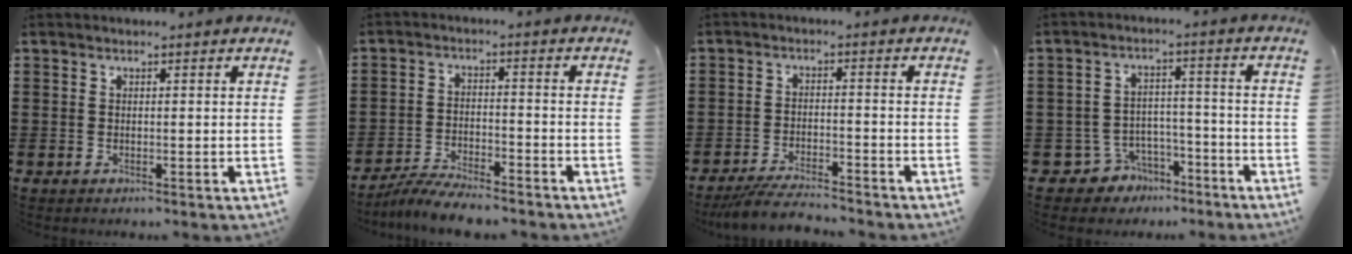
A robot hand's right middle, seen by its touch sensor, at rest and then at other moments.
{"total": 5.4, "force": [-5.2, 0.2, 1.5], "torque": [-0.032, -0.004, -0.102]}
{"total": 4.9, "force": [-4.6, 0.1, 1.7], "torque": [-0.042, -0.010, -0.092]}
{"total": 5.0, "force": [-4.1, 2.7, 0.6], "torque": [-0.029, 0.010, -0.082]}